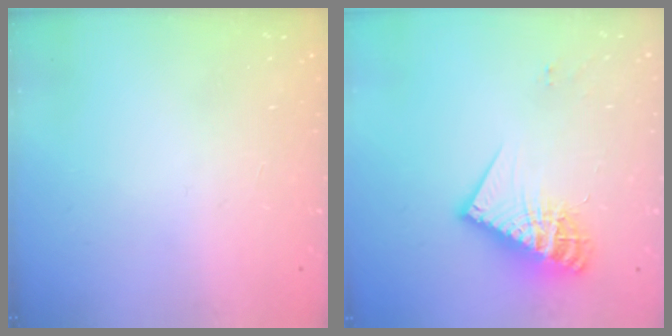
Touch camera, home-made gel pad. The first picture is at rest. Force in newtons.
{"total": 17.8, "press": 17.8, "slide": 1.0}